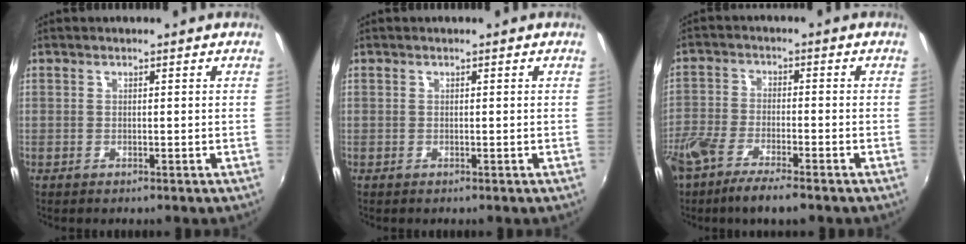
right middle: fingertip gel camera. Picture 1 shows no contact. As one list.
[{"total": 0.0}, {"total": 8.9, "force": [-6.6, 2.0, 5.7], "torque": [-0.138, -0.024, -0.130]}]